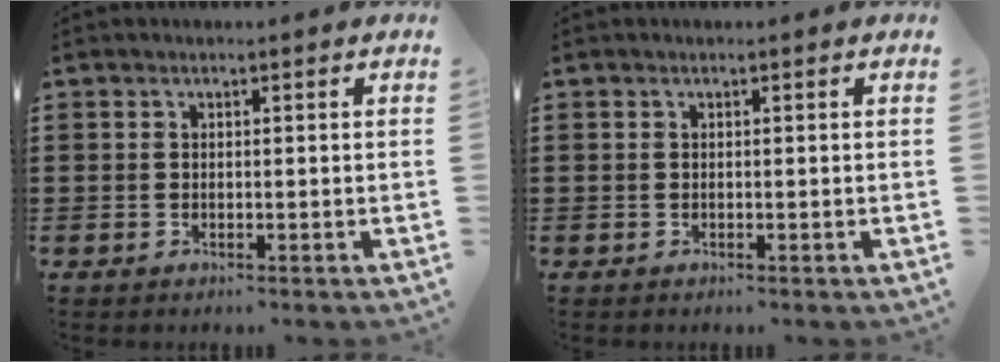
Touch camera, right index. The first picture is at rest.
{"total": 0.0}